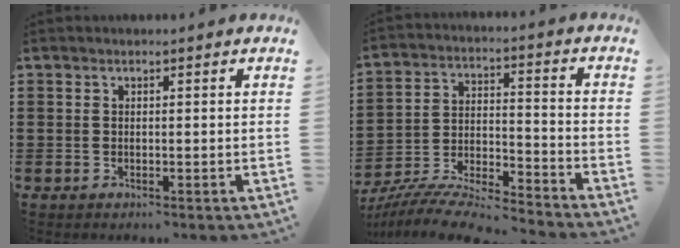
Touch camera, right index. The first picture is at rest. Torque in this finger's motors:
{"motor_torque": [1.09, 1.05, 0.68, 0.18]}